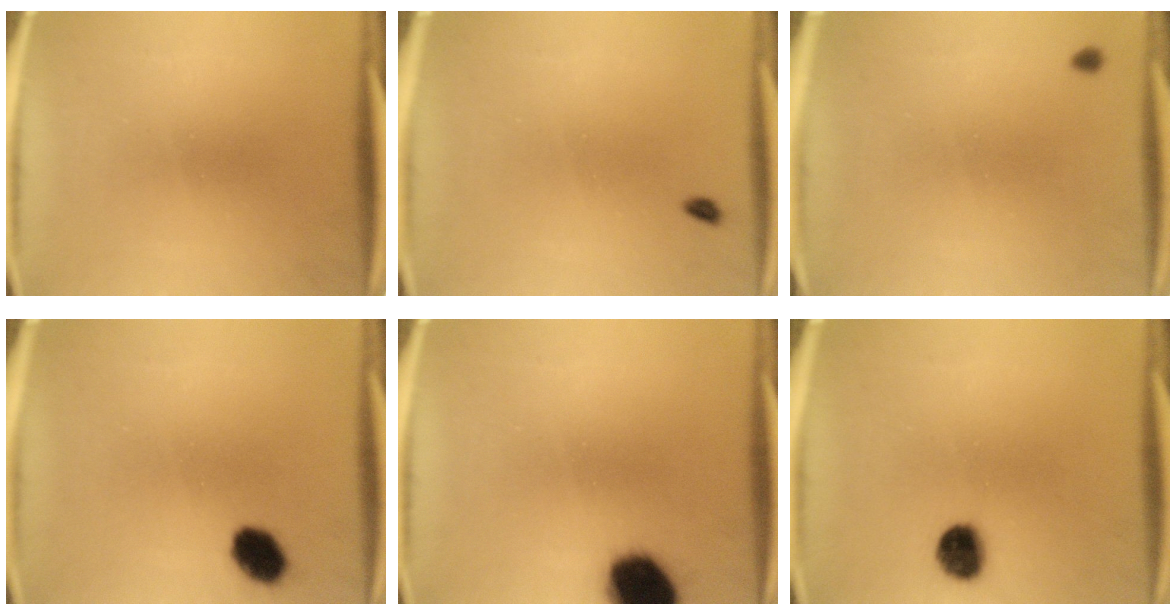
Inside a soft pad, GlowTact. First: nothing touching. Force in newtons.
{"total": 1.1}
{"total": 0.8}
{"total": 6.1}
{"total": 14.9}
{"total": 6.3}